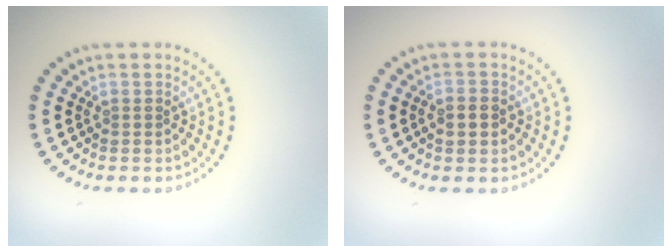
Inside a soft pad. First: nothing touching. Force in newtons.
{"total": 1.6, "press": 1.6, "slide": 0.3}